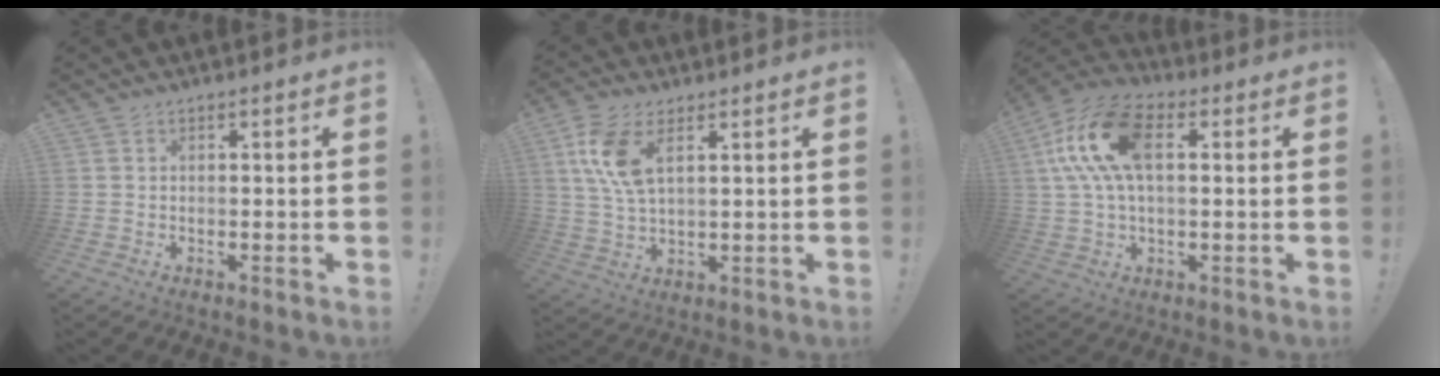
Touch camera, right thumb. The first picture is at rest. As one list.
[{"total": 10.0, "force": [4.1, 4.6, 7.9], "torque": [-0.160, -0.014, 0.073]}, {"total": 16.6, "force": [4.2, 9.3, 13.1], "torque": [-0.259, 0.014, 0.078]}]